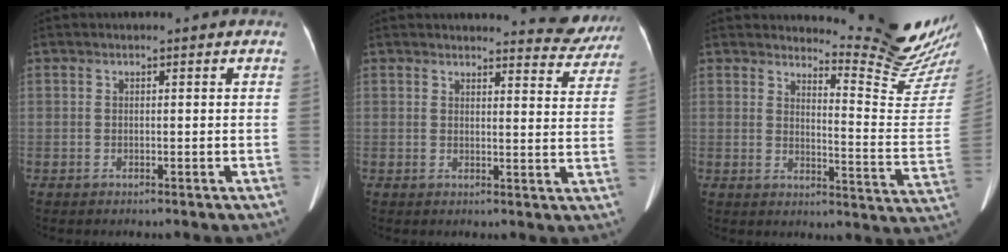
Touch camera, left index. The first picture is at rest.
{"total": 7.4, "force": [7.3, 1.2, 0.5], "torque": [0.013, -0.031, 0.065]}
{"total": 13.8, "force": [13.5, -2.0, 1.9], "torque": [-0.023, -0.133, 0.155]}